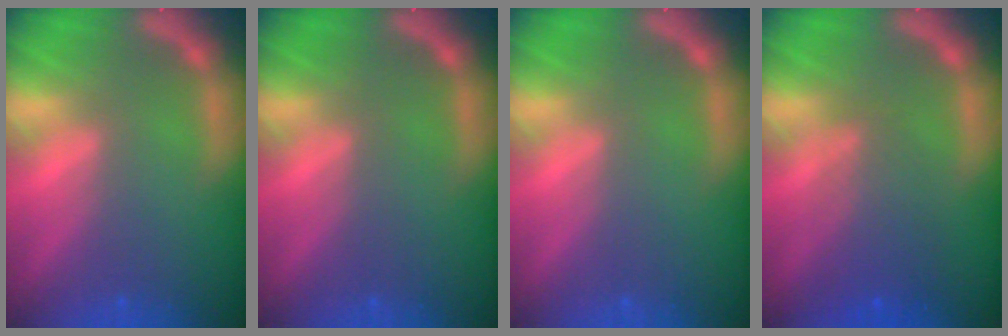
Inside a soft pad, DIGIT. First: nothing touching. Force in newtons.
{"total": 0.0}
{"total": 0.0}
{"total": 4.1}